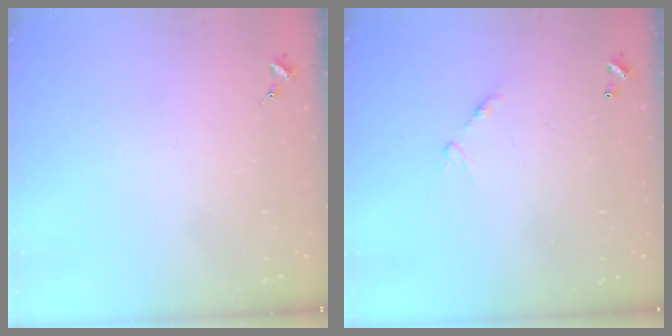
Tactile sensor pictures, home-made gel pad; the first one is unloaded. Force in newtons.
{"total": 6.9, "press": 6.8, "slide": 0.6}